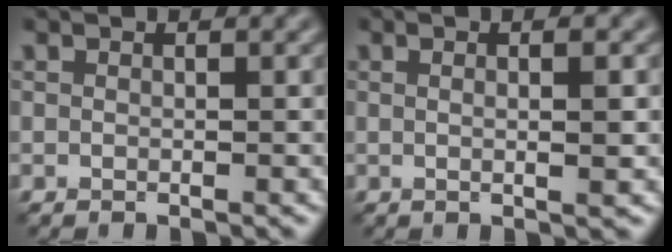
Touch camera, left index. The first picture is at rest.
{"total": 3.7, "force": [0.7, 1.1, 3.4], "torque": [-0.029, 0.001, -0.007]}